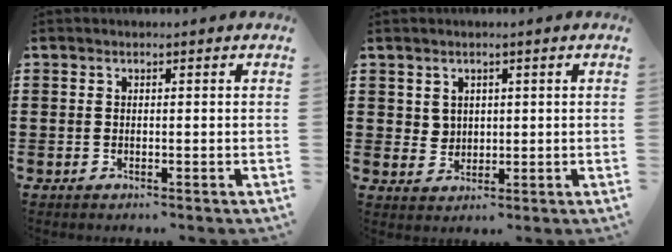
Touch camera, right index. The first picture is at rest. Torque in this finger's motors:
{"motor_torque": [-0.40, 0.65, 0.01, -0.01]}